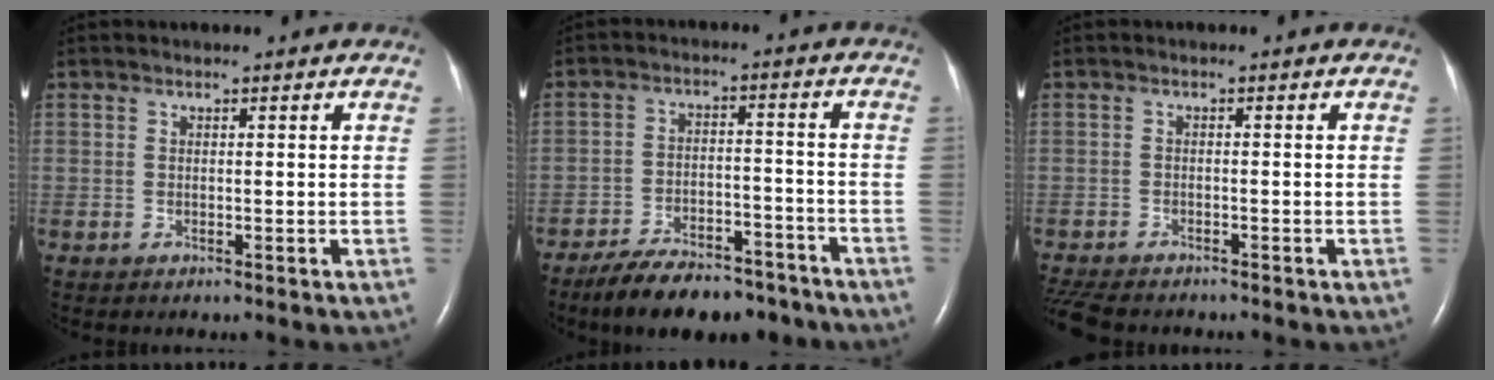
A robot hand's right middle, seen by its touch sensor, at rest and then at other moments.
{"total": 13.4, "force": [-11.0, 4.9, 5.9], "torque": [-0.083, 0.013, -0.167]}
{"total": 6.8, "force": [-6.0, 1.8, 2.7], "torque": [-0.050, -0.012, -0.098]}